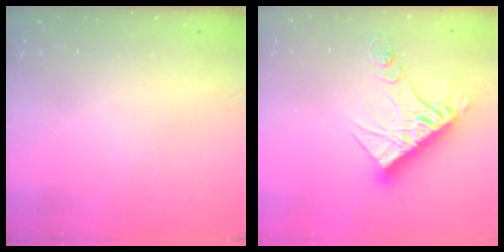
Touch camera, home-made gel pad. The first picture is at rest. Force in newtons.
{"total": 14.5, "press": 14.4, "slide": 1.6}